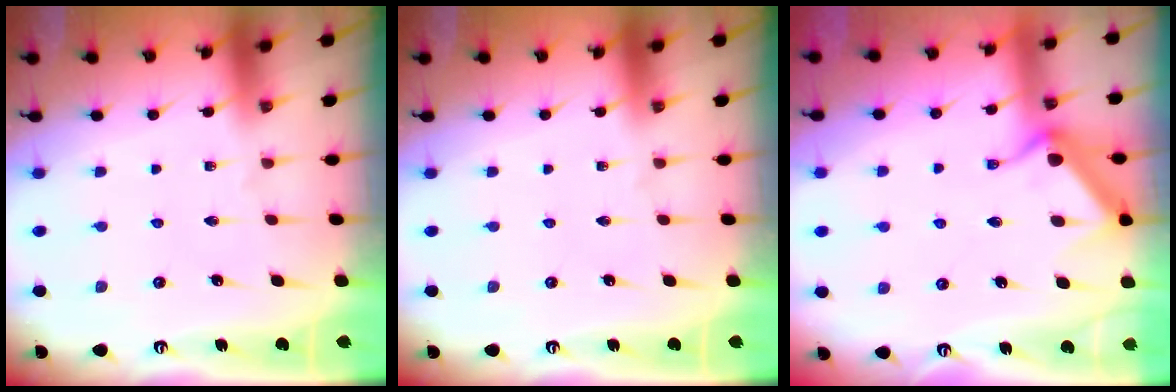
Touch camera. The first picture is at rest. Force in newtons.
{"total": 0.0}
{"total": 10.8, "press": 10.8, "slide": 0.3}